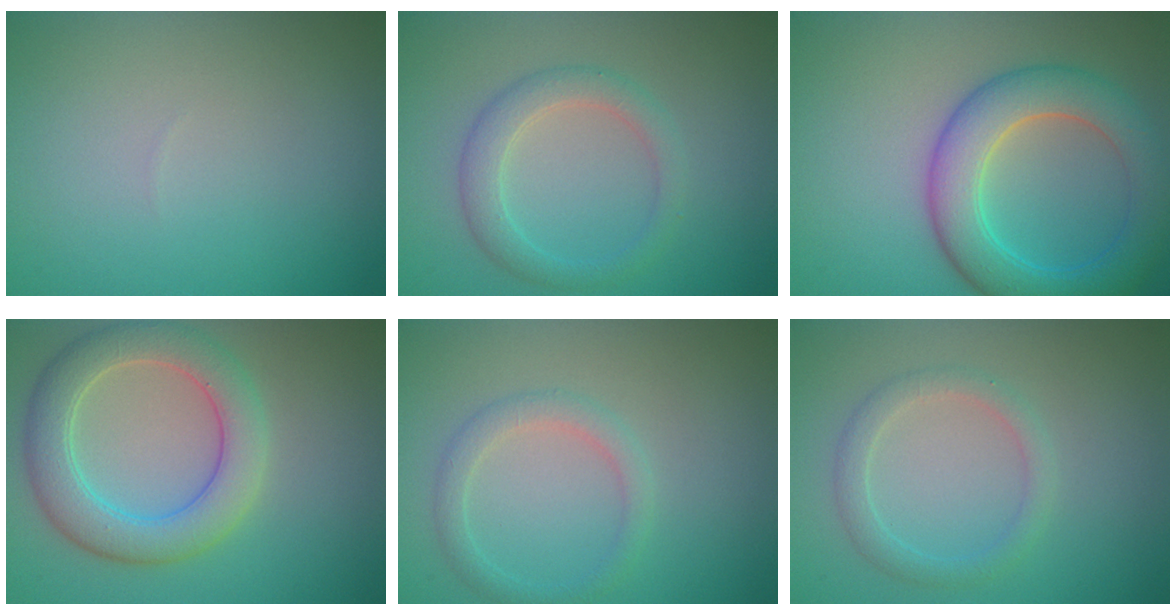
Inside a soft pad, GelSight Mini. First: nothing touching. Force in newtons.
{"total": 2.7, "press": 2.7, "slide": 0.2}
{"total": 6.7, "press": 6.7, "slide": 0.3}
{"total": 5.8, "press": 5.8, "slide": 0.5}
{"total": 1.9, "press": 1.9, "slide": 0.2}
{"total": 2.0, "press": 2.0, "slide": 0.1}